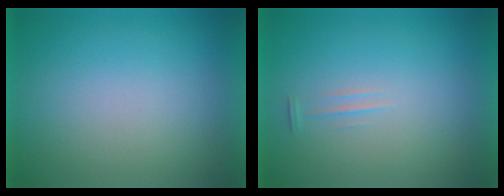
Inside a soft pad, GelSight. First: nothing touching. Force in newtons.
{"total": 1.3}